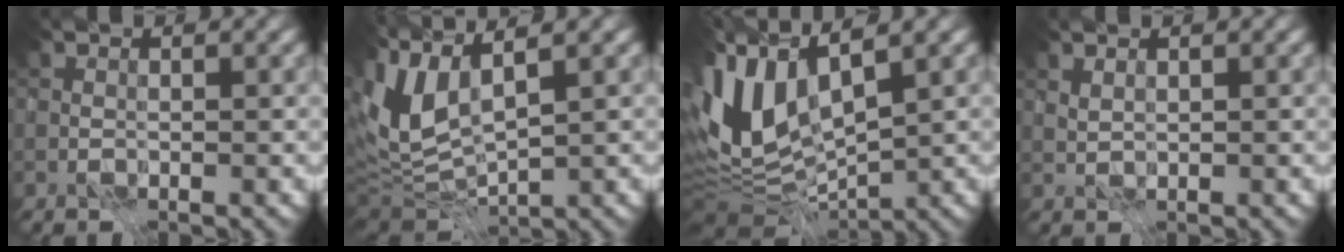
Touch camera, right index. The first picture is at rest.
{"total": 7.6, "force": [2.2, 3.0, 6.7], "torque": [-0.167, 0.006, 0.038]}
{"total": 10.2, "force": [0.3, 5.1, 8.9], "torque": [-0.193, 0.001, 0.001]}
{"total": 0.8, "force": [0.7, 0.2, 0.4], "torque": [-0.012, 0.000, 0.017]}